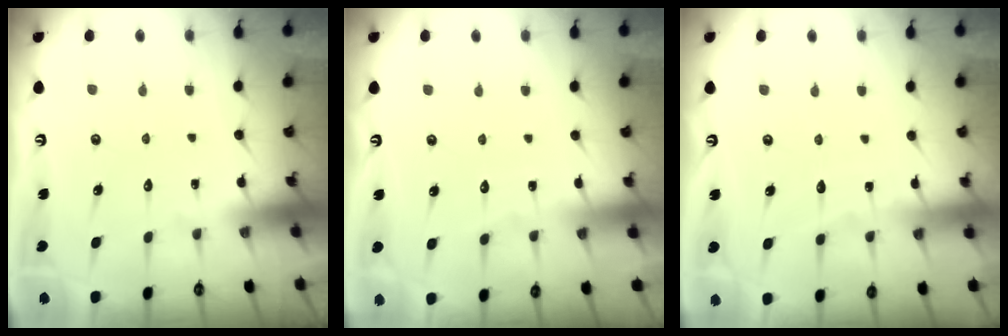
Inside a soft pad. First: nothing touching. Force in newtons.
{"total": 1.7, "press": 1.7, "slide": 0.2}
{"total": 3.6, "press": 3.6, "slide": 0.4}